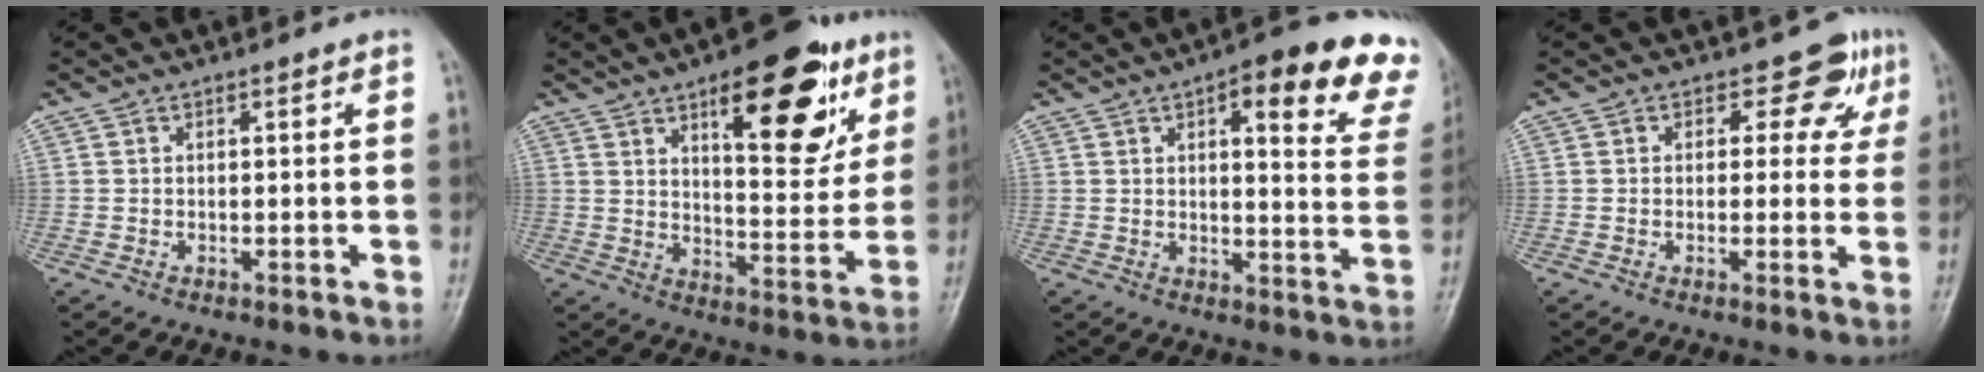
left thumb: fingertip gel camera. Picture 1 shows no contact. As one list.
[{"total": 19.3, "force": [9.8, 7.8, 14.8], "torque": [-0.156, -0.042, 0.142]}, {"total": 17.8, "force": [10.8, 5.5, 13.1], "torque": [-0.123, -0.034, 0.111]}, {"total": 5.2, "force": [2.6, 4.0, 2.1], "torque": [0.015, -0.005, 0.021]}]